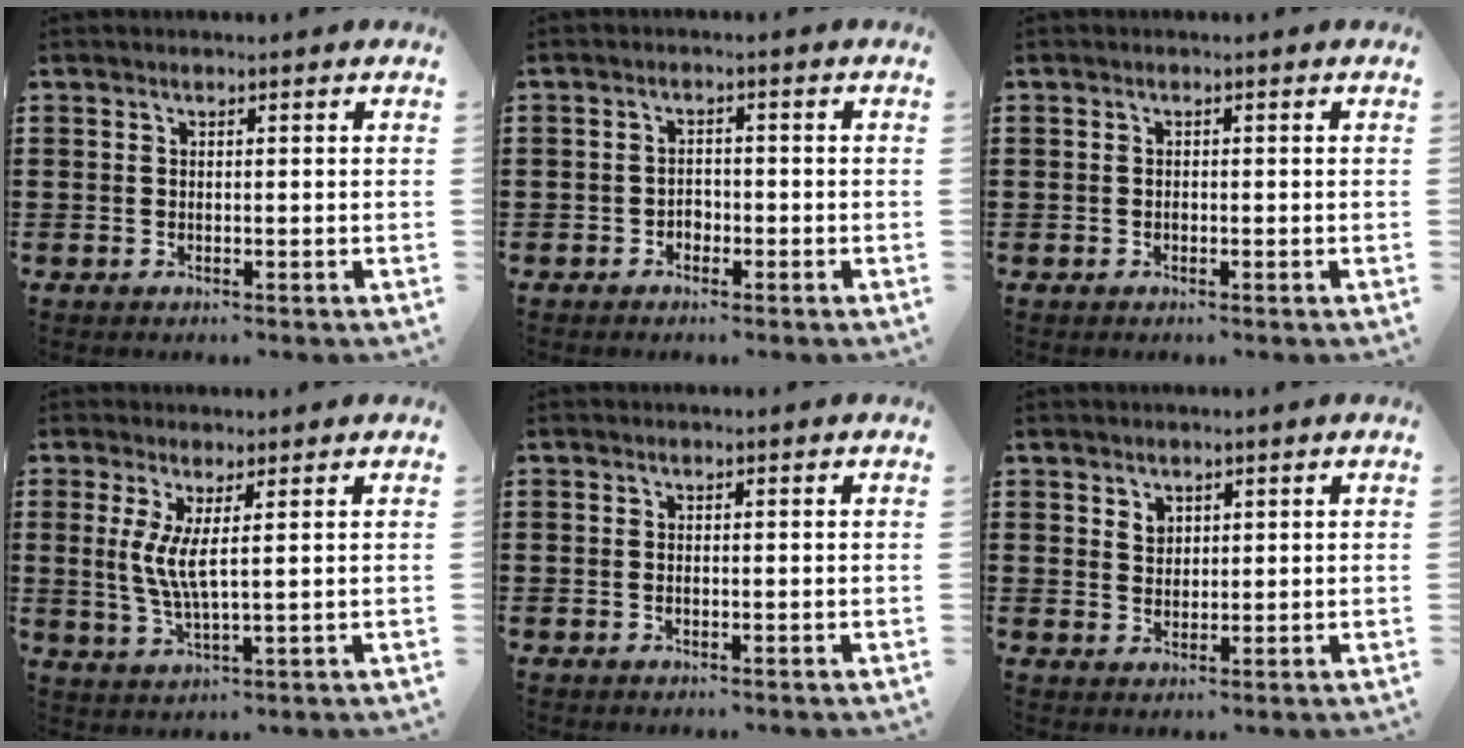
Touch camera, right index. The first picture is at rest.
{"total": 1.6, "force": [-1.1, 1.1, 0.4], "torque": [-0.013, 0.000, -0.025]}
{"total": 0.5, "force": [-0.2, 0.5, 0.2], "torque": [-0.004, 0.004, -0.007]}
{"total": 4.9, "force": [1.2, 0.5, 4.7], "torque": [-0.104, -0.010, 0.019]}
{"total": 0.0}
{"total": 2.0, "force": [1.4, 1.4, 0.4], "torque": [-0.012, 0.005, 0.027]}